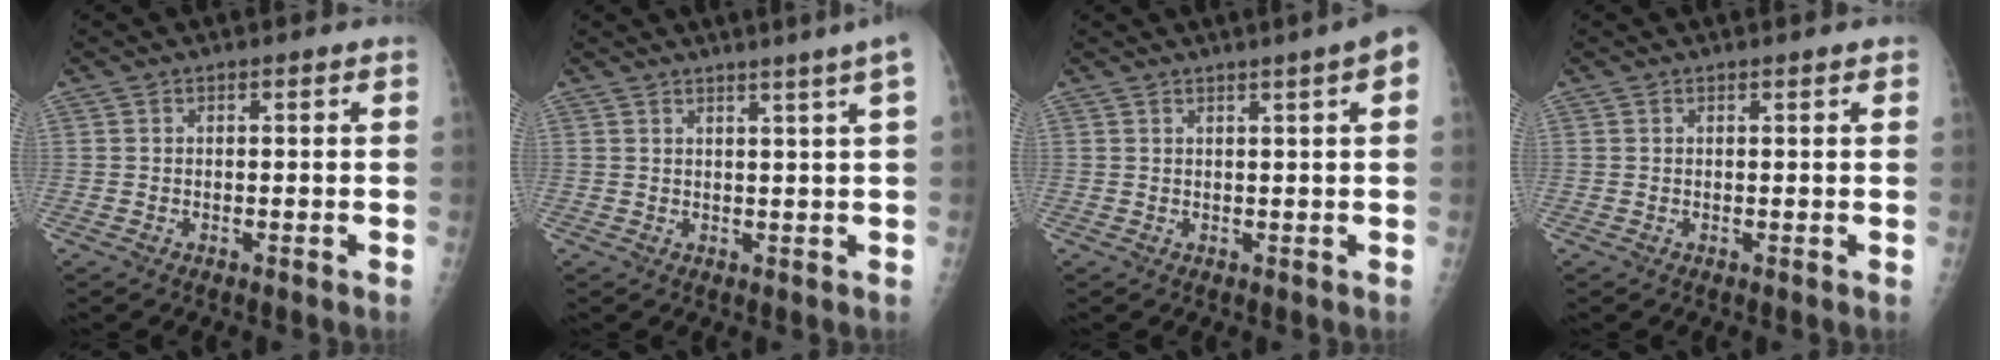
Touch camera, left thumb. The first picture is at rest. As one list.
[{"total": 4.8, "force": [3.0, -1.3, 3.5], "torque": [-0.047, -0.010, 0.039]}, {"total": 4.6, "force": [2.2, 0.1, 4.1], "torque": [-0.048, 0.005, 0.026]}, {"total": 1.0, "force": [0.7, 0.2, 0.6], "torque": [-0.005, 0.002, 0.009]}]